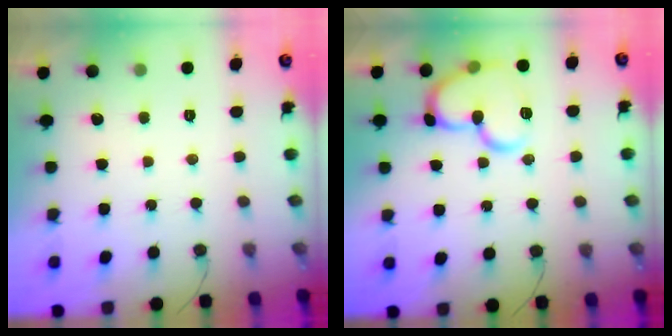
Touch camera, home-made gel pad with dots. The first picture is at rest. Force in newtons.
{"total": 15.1, "press": 15.0, "slide": 1.6}